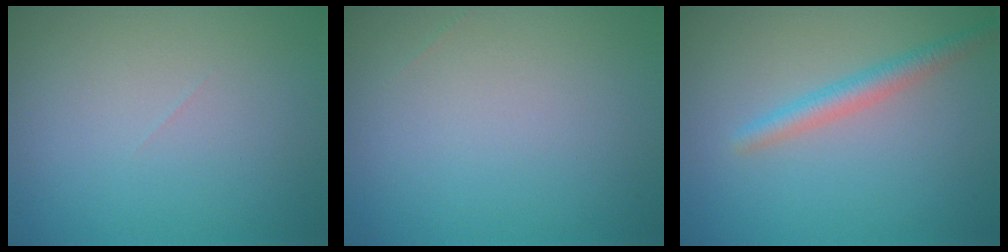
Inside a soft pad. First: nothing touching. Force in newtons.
{"total": 0.0}
{"total": 2.4, "press": 2.4, "slide": 0.1}